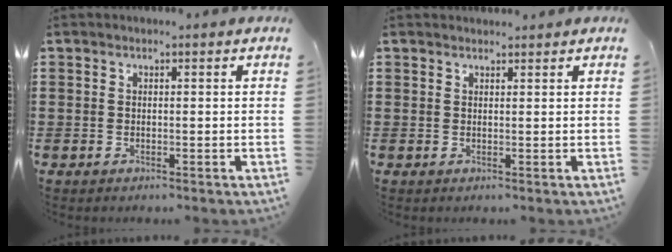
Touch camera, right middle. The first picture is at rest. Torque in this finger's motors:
{"motor_torque": [-0.01, -0.01, 0.00, 0.00]}